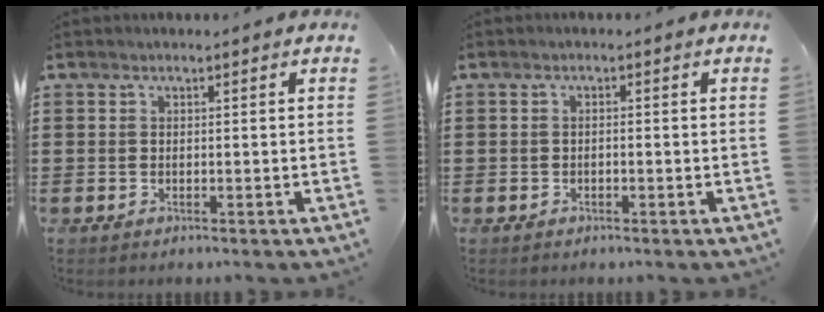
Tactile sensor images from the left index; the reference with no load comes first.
{"total": 0.6, "force": [-0.5, 0.2, 0.3], "torque": [-0.009, -0.004, -0.009]}